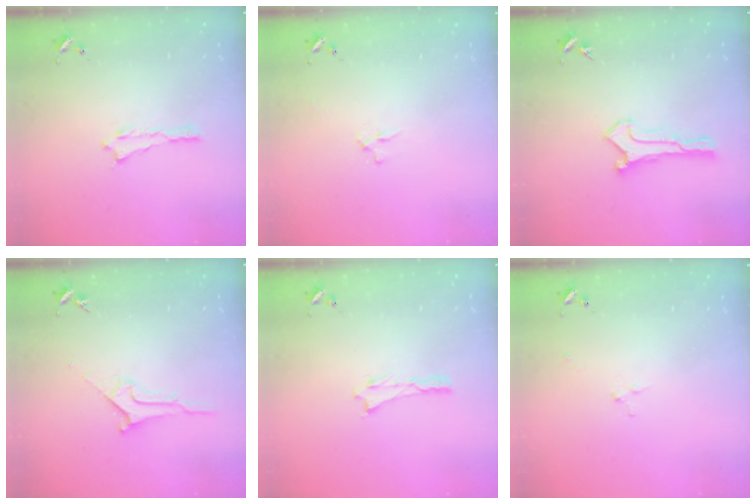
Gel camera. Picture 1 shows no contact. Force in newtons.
{"total": 2.3, "press": 2.3, "slide": 0.3}
{"total": 0.0}
{"total": 1.8, "press": 1.7, "slide": 0.2}
{"total": 0.0}
{"total": 2.9, "press": 2.9, "slide": 0.3}